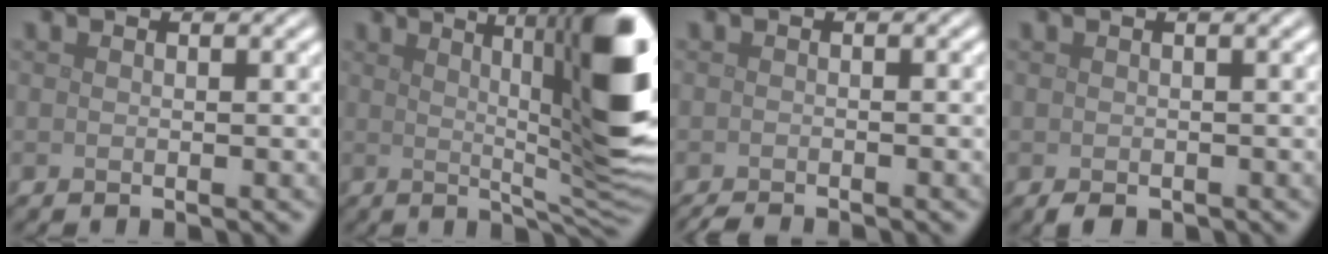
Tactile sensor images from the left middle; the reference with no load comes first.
{"total": 15.1, "force": [3.5, 3.9, 14.1], "torque": [-0.153, 0.018, 0.050]}
{"total": 1.6, "force": [-1.5, 0.2, 0.5], "torque": [-0.005, -0.003, -0.027]}
{"total": 1.6, "force": [-0.8, 0.7, 1.2], "torque": [-0.022, -0.006, -0.011]}